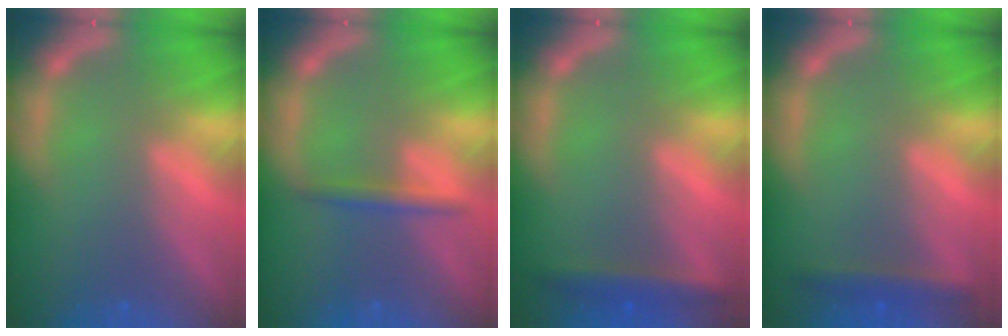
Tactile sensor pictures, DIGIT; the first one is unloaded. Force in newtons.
{"total": 1.9}
{"total": 3.0}
{"total": 2.4}